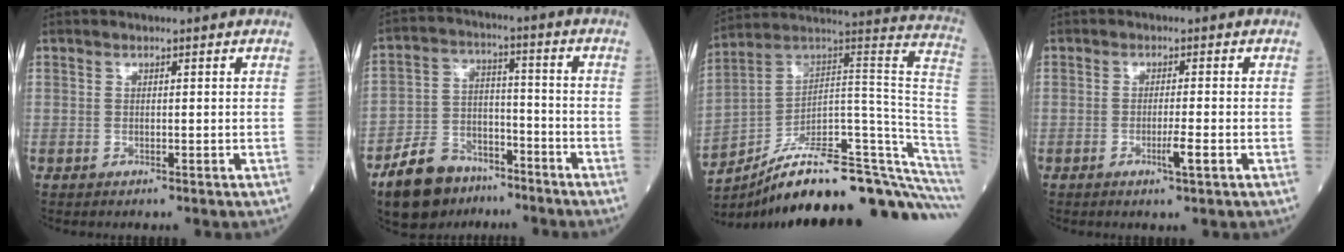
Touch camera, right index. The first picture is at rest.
{"total": 10.6, "force": [-7.7, 6.2, 4.0], "torque": [-0.087, 0.009, -0.133]}
{"total": 28.7, "force": [-22.2, 3.2, 17.9], "torque": [-0.147, 0.047, -0.321]}
{"total": 2.6, "force": [-1.0, -0.2, 2.4], "torque": [-0.043, -0.004, -0.013]}